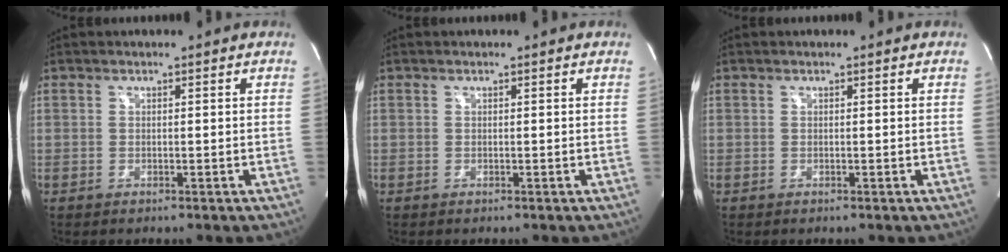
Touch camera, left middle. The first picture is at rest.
{"total": 0.0}
{"total": 0.0}